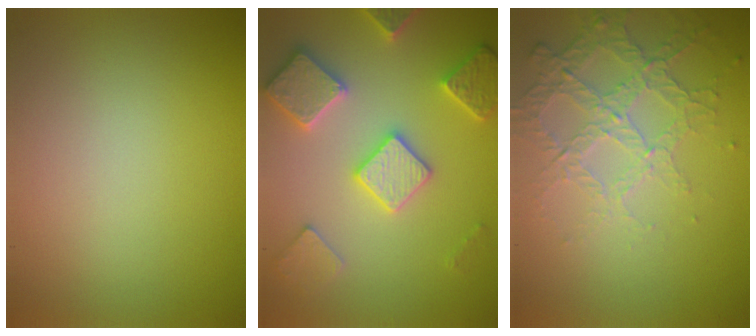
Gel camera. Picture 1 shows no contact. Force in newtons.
{"total": 5.7, "press": 5.6, "slide": 1.2}
{"total": 4.2, "press": 3.0, "slide": 2.9}